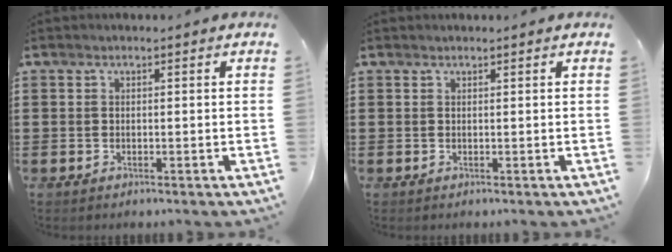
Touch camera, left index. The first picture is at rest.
{"total": 0.0}